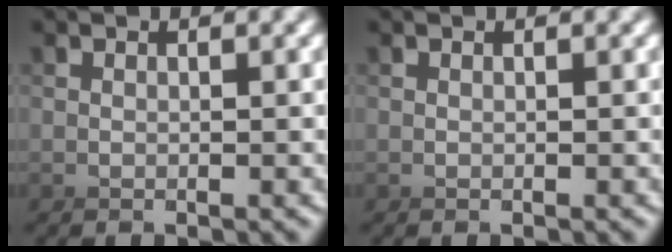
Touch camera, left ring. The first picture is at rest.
{"total": 0.0}